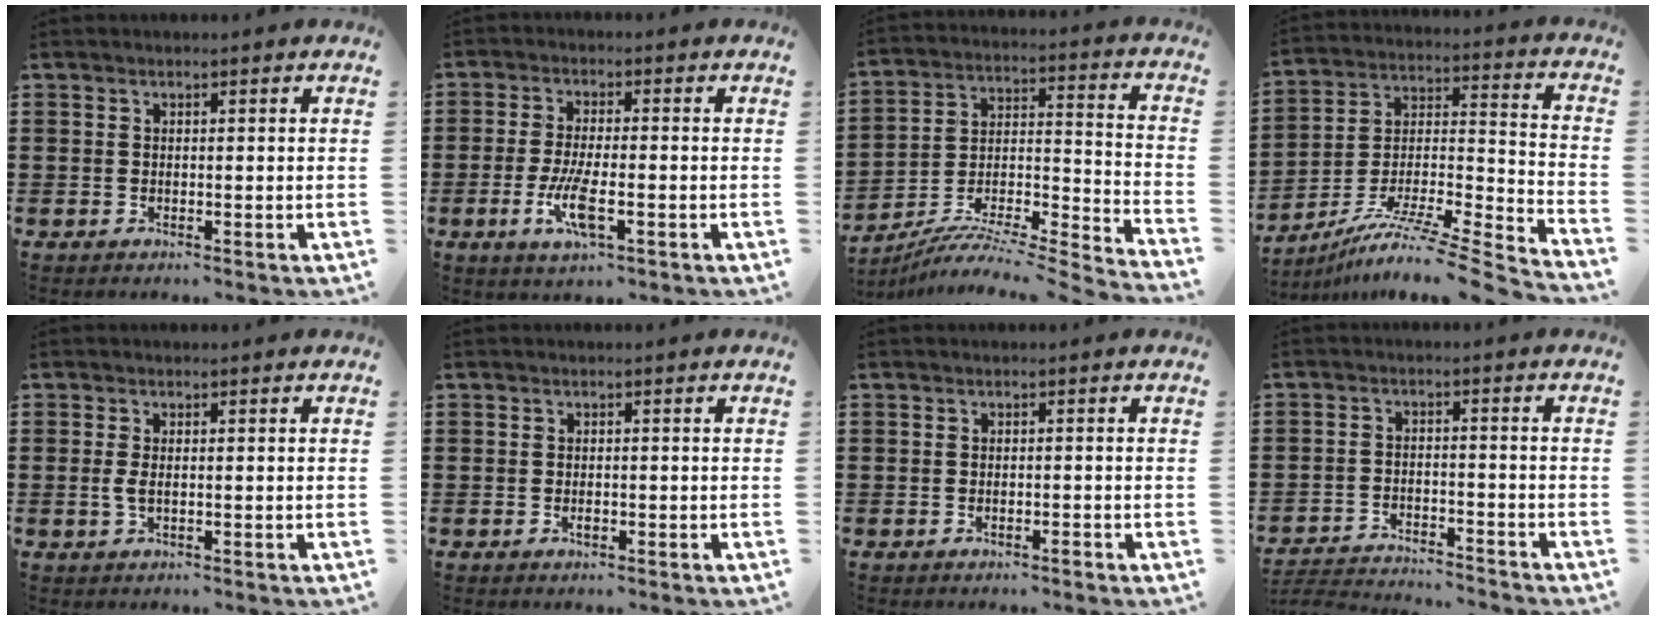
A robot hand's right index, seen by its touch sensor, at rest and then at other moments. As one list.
[{"total": 6.4, "force": [-2.2, 1.7, 5.8], "torque": [-0.126, -0.016, -0.043]}, {"total": 6.2, "force": [-5.5, 0.3, 2.8], "torque": [-0.047, -0.008, -0.116]}, {"total": 8.5, "force": [-6.6, 0.0, 5.3], "torque": [-0.092, -0.005, -0.136]}, {"total": 1.7, "force": [-0.1, 0.6, 1.6], "torque": [-0.037, -0.001, -0.005]}, {"total": 1.0, "force": [-0.3, 0.4, 0.8], "torque": [-0.015, -0.004, -0.005]}, {"total": 0.8, "force": [-0.5, 0.2, 0.6], "torque": [-0.013, -0.005, -0.009]}, {"total": 3.6, "force": [-3.5, 0.1, 0.2], "torque": [-0.016, 0.001, -0.079]}]